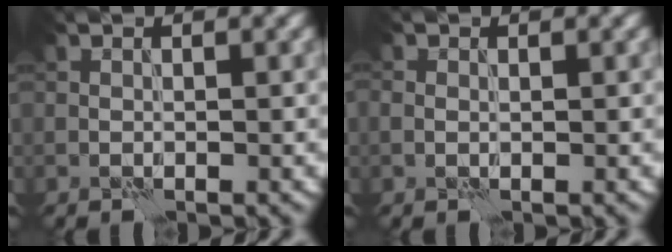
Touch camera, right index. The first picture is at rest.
{"total": 1.0, "force": [-0.1, 0.8, 0.5], "torque": [-0.009, -0.001, -0.002]}